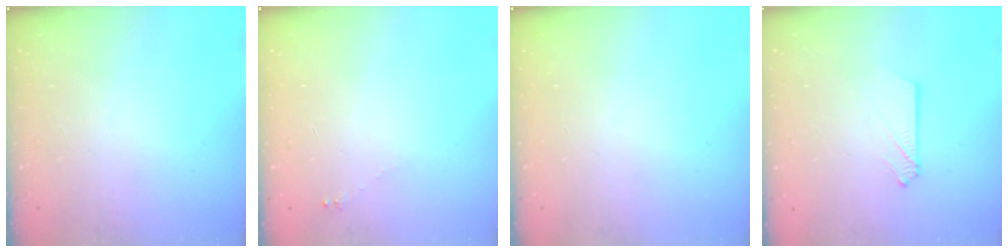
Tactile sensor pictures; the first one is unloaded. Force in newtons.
{"total": 1.7, "press": 1.6, "slide": 0.2}
{"total": 0.0}
{"total": 2.6, "press": 2.6, "slide": 0.3}